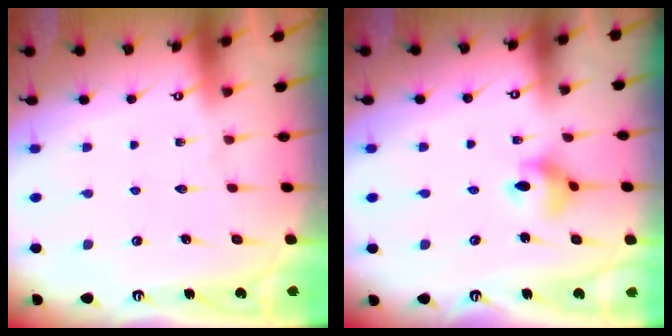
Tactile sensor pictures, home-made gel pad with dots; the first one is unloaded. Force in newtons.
{"total": 5.7, "press": 5.7, "slide": 0.1}